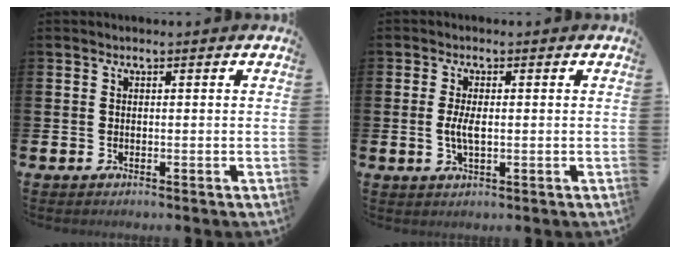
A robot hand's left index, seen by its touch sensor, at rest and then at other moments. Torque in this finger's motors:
{"motor_torque": [0.61, 0.38, 0.18, 0.06]}